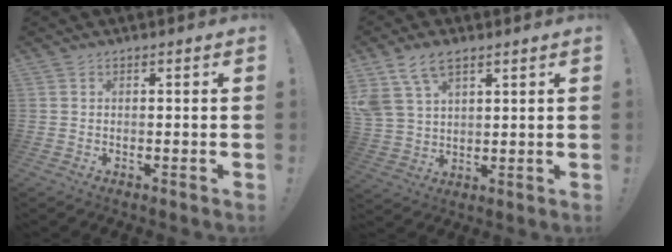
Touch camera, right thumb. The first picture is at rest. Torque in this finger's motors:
{"motor_torque": [0.22, 0.22, 0.34, 0.27, 0.05]}